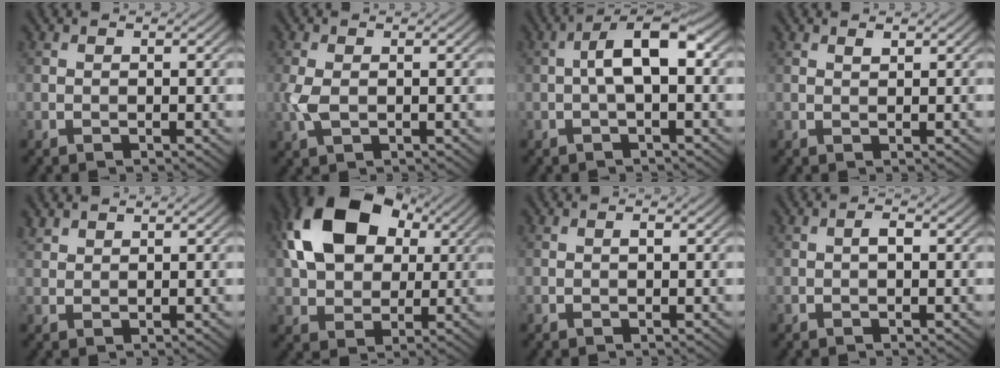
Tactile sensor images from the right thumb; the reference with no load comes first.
{"total": 2.9, "force": [-0.2, 1.6, 2.5], "torque": [-0.069, -0.003, -0.003]}
{"total": 5.7, "force": [0.0, 1.9, 5.3], "torque": [-0.097, 0.014, -0.006]}
{"total": 0.6, "force": [0.5, 0.2, 0.4], "torque": [-0.010, -0.003, 0.010]}
{"total": 1.4, "force": [1.2, 0.5, 0.4], "torque": [-0.015, 0.003, 0.031]}
{"total": 14.5, "force": [4.1, 10.1, 9.6], "torque": [-0.203, 0.020, 0.073]}
{"total": 0.5, "force": [0.0, 0.2, 0.5], "torque": [-0.009, 0.002, 0.000]}
{"total": 1.0, "force": [-0.1, 0.4, 1.0], "torque": [-0.019, 0.004, -0.003]}